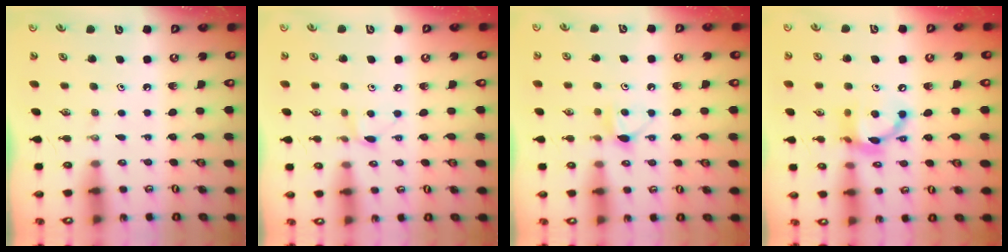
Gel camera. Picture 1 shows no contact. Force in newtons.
{"total": 5.2, "press": 5.1, "slide": 0.8}
{"total": 4.9, "press": 4.8, "slide": 0.7}
{"total": 12.0, "press": 12.0, "slide": 0.6}